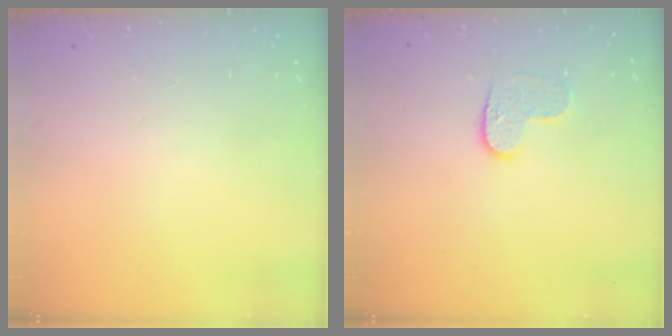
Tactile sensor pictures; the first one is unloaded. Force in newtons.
{"total": 6.8, "press": 6.8, "slide": 0.1}